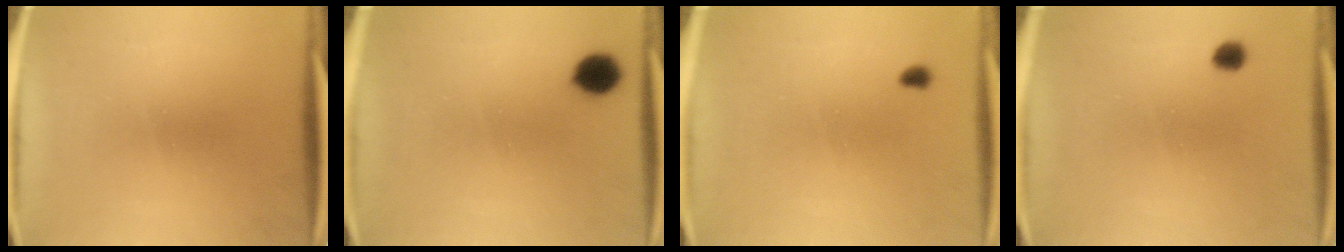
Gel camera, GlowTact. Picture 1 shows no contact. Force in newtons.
{"total": 6.2}
{"total": 0.9}
{"total": 1.9}